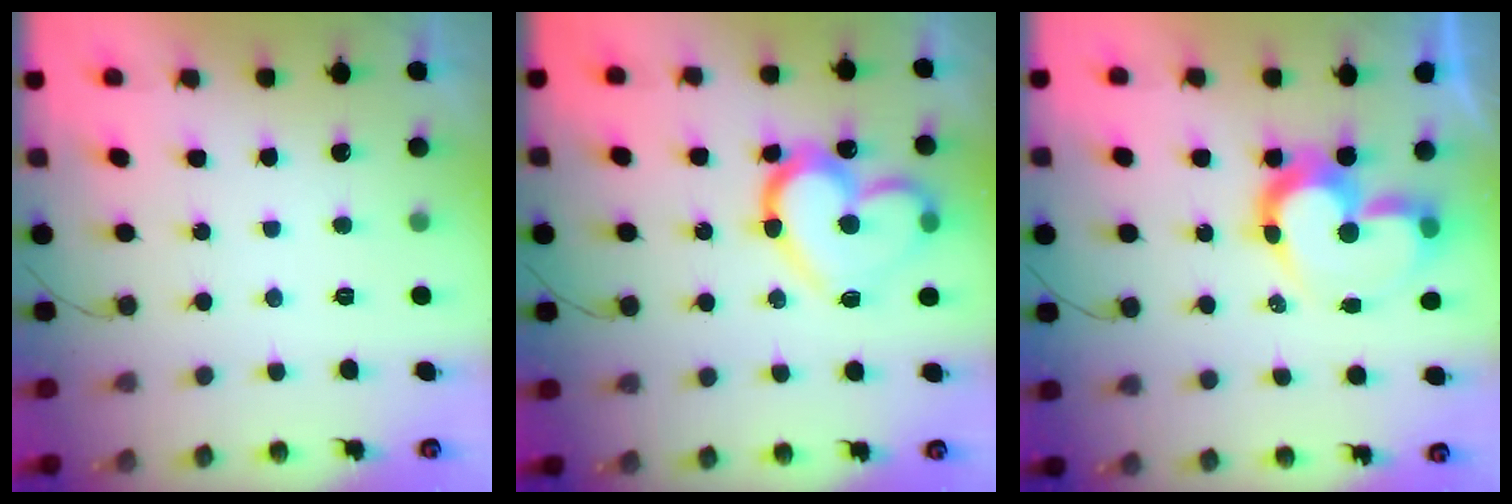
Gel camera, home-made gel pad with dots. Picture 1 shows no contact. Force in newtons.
{"total": 18.8, "press": 18.7, "slide": 2.3}
{"total": 12.2, "press": 12.1, "slide": 1.4}